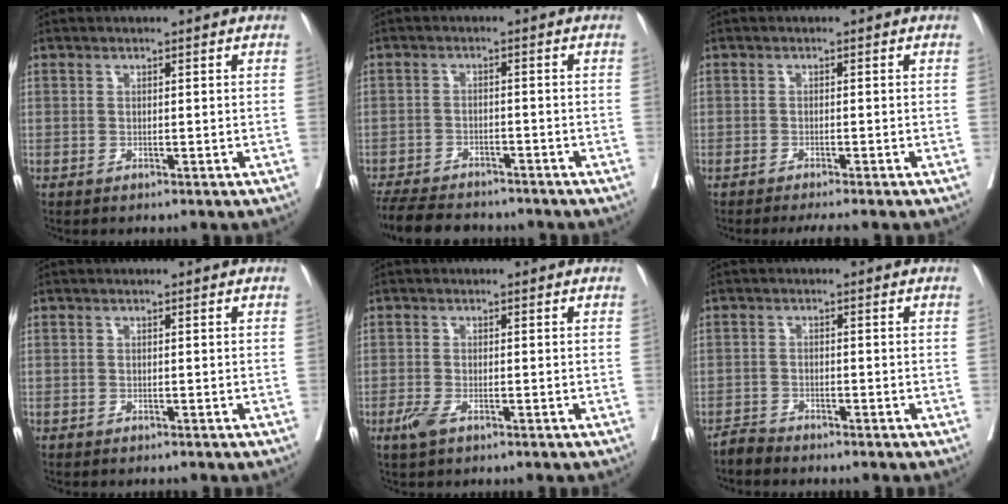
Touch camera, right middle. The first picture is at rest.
{"total": 11.2, "force": [-9.9, 3.1, 4.2], "torque": [-0.078, -0.011, -0.147]}
{"total": 3.1, "force": [-2.7, -0.2, 1.5], "torque": [-0.017, -0.006, -0.040]}
{"total": 0.5, "force": [-0.4, 0.2, 0.1], "torque": [-0.007, 0.000, -0.008]}
{"total": 2.3, "force": [-1.3, 0.8, 1.7], "torque": [-0.040, -0.003, -0.024]}
{"total": 1.8, "force": [-1.8, 0.1, -0.1], "torque": [0.004, -0.006, -0.033]}